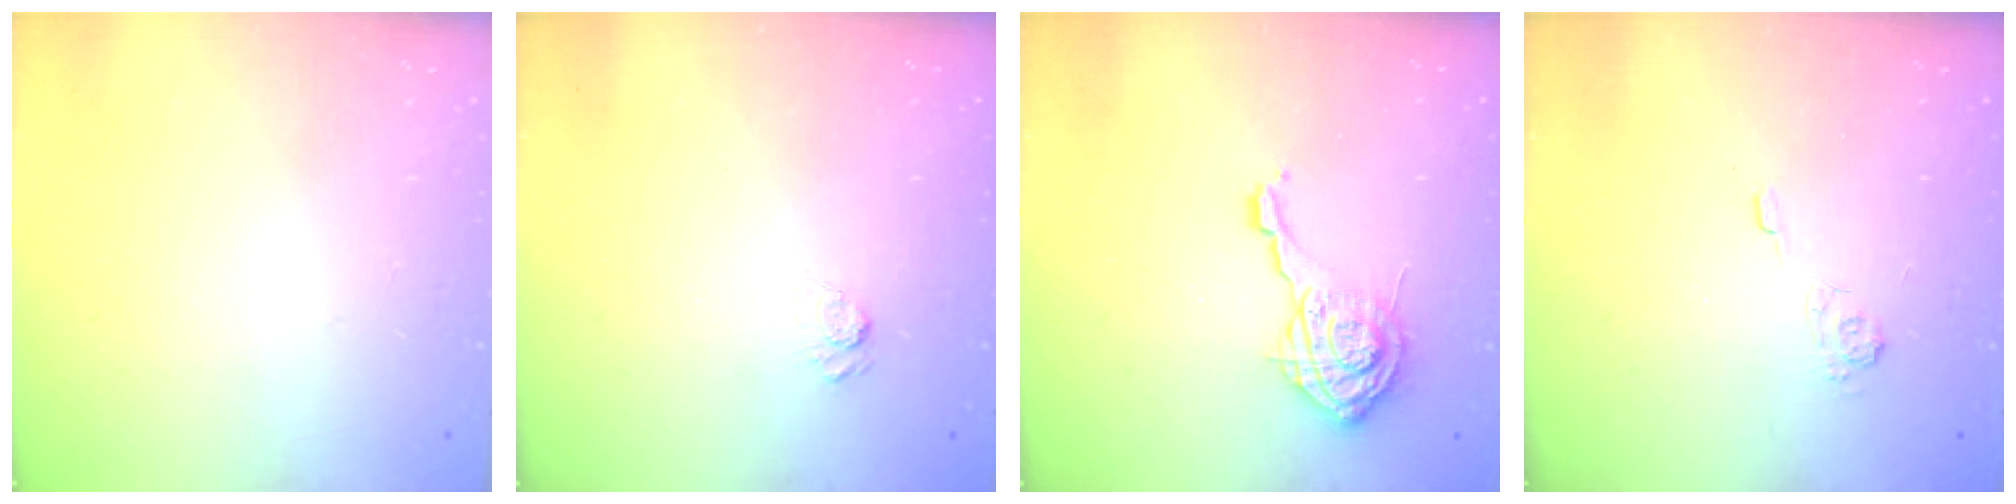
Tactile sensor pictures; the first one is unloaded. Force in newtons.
{"total": 2.7, "press": 2.3, "slide": 1.4}
{"total": 10.3, "press": 10.3, "slide": 0.4}
{"total": 1.9, "press": 1.3, "slide": 1.3}